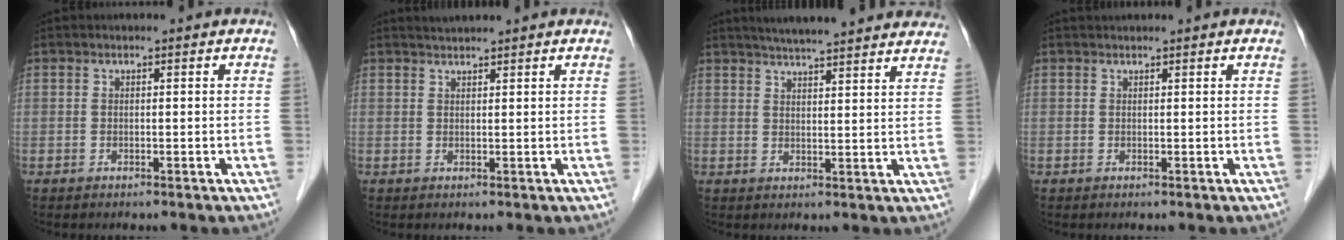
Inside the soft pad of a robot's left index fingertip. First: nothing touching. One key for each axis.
{"total": 1.8, "fx": 1.8, "fy": 0.0, "fz": 0.3, "tx": -0.009, "ty": 0.015, "tz": 0.034}
{"total": 17.4, "fx": 15.7, "fy": 1.7, "fz": 7.3, "tx": -0.100, "ty": 0.023, "tz": 0.197}
{"total": 1.7, "fx": 1.6, "fy": 0.2, "fz": 0.4, "tx": -0.008, "ty": 0.025, "tz": 0.027}